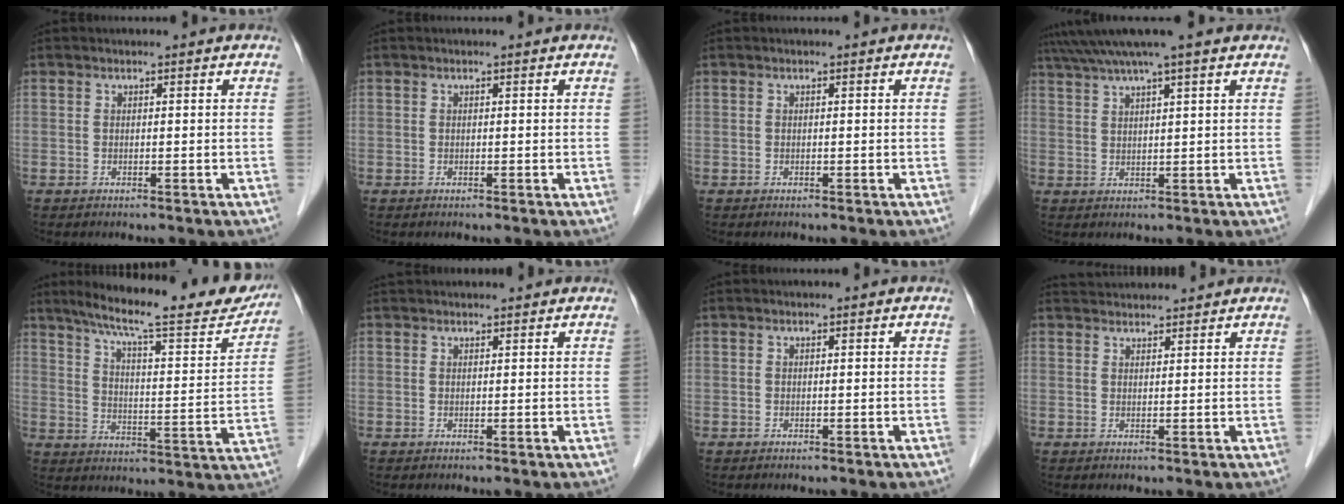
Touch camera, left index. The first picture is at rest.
{"total": 0.0}
{"total": 0.0}
{"total": 8.8, "force": [7.2, -0.5, 5.1], "torque": [-0.092, 0.037, 0.106]}
{"total": 22.5, "force": [19.2, 2.7, 11.4], "torque": [-0.171, -0.024, 0.255]}
{"total": 5.2, "force": [5.0, 0.7, 1.5], "torque": [-0.016, 0.037, 0.065]}
{"total": 0.0}
{"total": 5.4, "force": [5.3, 0.4, 0.7], "torque": [-0.015, 0.036, 0.079]}